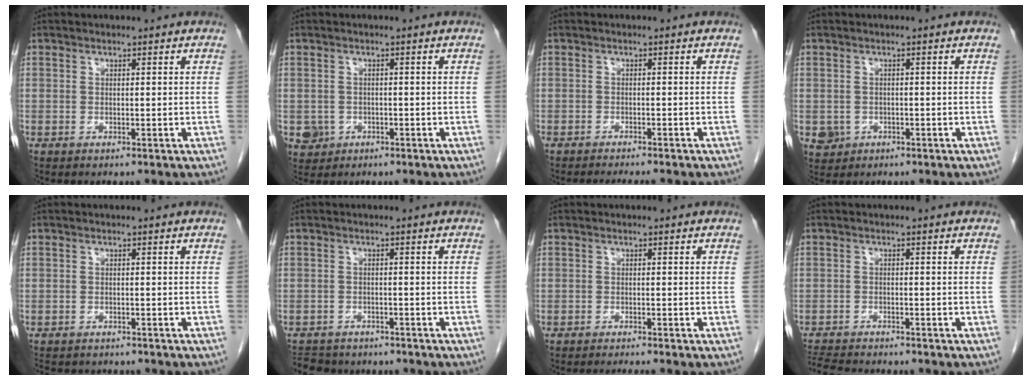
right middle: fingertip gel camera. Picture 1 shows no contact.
{"total": 3.6, "force": [-1.4, 3.3, 0.5], "torque": [-0.007, 0.005, -0.019]}
{"total": 5.0, "force": [-4.5, 0.5, 2.1], "torque": [-0.023, -0.008, -0.063]}
{"total": 3.1, "force": [-1.1, 2.9, 0.5], "torque": [-0.007, 0.004, -0.014]}
{"total": 6.8, "force": [-6.2, 2.1, 1.8], "torque": [-0.031, -0.004, -0.083]}
{"total": 8.2, "force": [-7.1, 3.5, 2.2], "torque": [-0.051, -0.001, -0.095]}
{"total": 2.8, "force": [-2.6, -0.7, 1.0], "torque": [-0.013, -0.008, -0.040]}
{"total": 7.3, "force": [-6.8, 0.6, 2.4], "torque": [-0.043, -0.012, -0.112]}